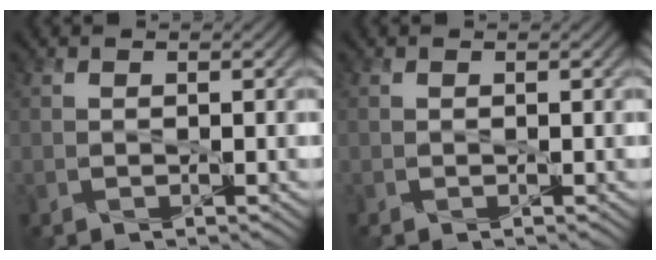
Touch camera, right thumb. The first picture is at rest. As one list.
[{"total": 0.0}]